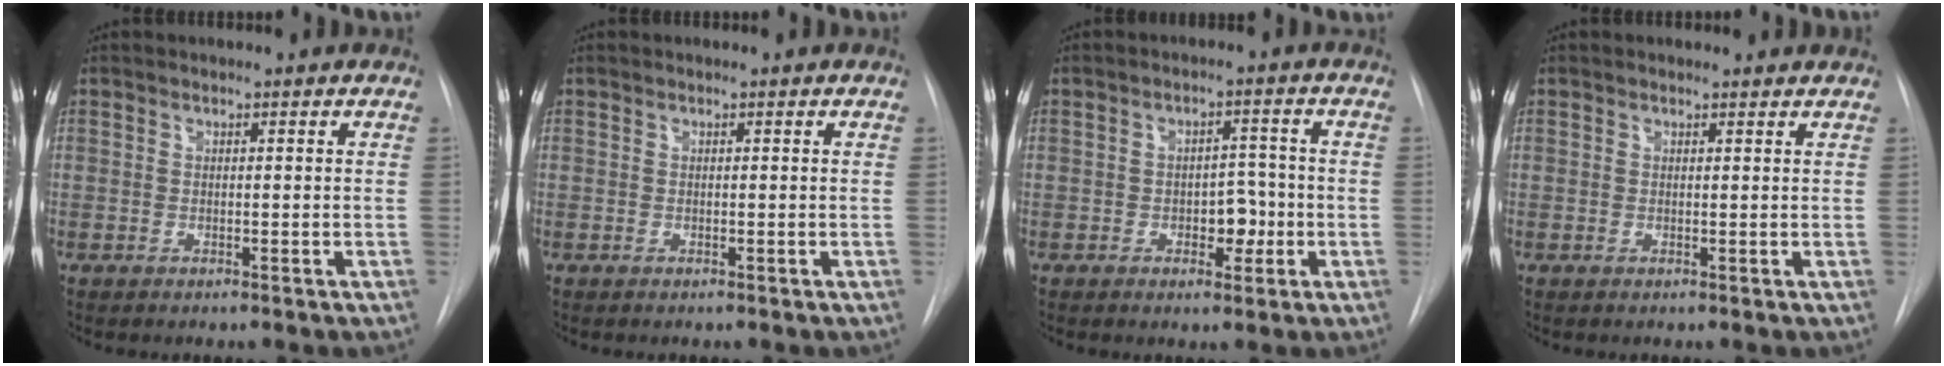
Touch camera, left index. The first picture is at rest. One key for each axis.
{"total": 0.0}
{"total": 4.2, "fx": -1.3, "fy": 2.5, "fz": 3.1, "tx": -0.035, "ty": 0.007, "tz": -0.015}
{"total": 1.2, "fx": 1.2, "fy": 0.3, "fz": -0.1, "tx": -0.013, "ty": -0.001, "tz": 0.010}